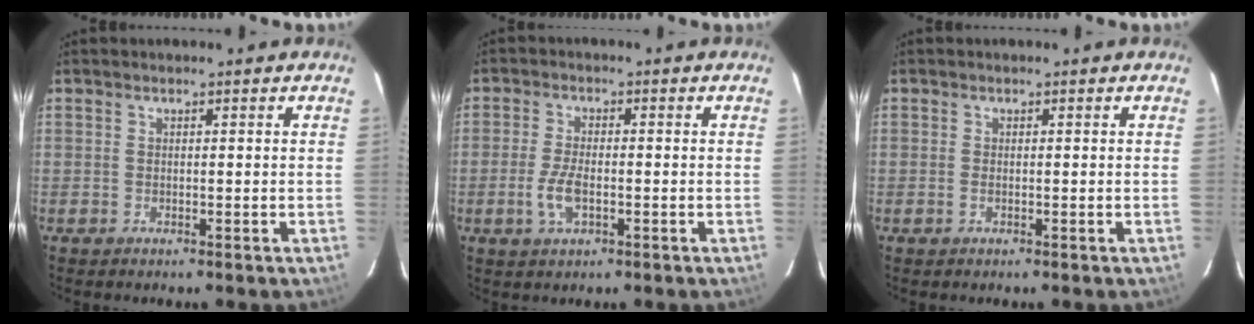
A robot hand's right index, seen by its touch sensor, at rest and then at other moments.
{"total": 5.2, "force": [-1.7, 2.2, 4.4], "torque": [-0.099, -0.003, -0.032]}
{"total": 0.8, "force": [-0.2, 0.4, 0.6], "torque": [-0.015, -0.001, -0.005]}